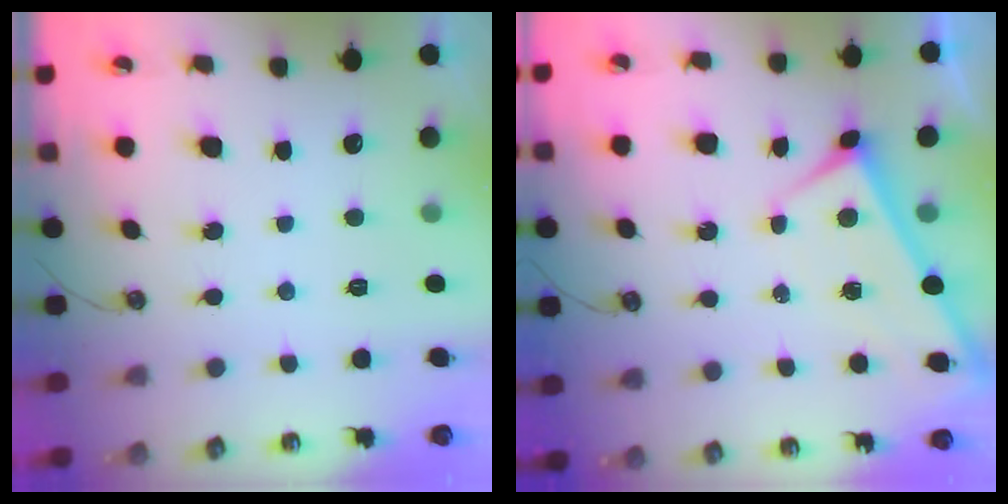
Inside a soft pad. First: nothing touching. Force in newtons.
{"total": 1.9, "press": 1.9, "slide": 0.2}